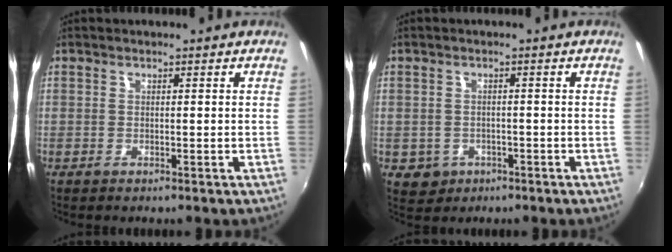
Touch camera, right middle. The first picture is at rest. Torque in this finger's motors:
{"motor_torque": [0.46, -0.43, -0.02, 0.01]}